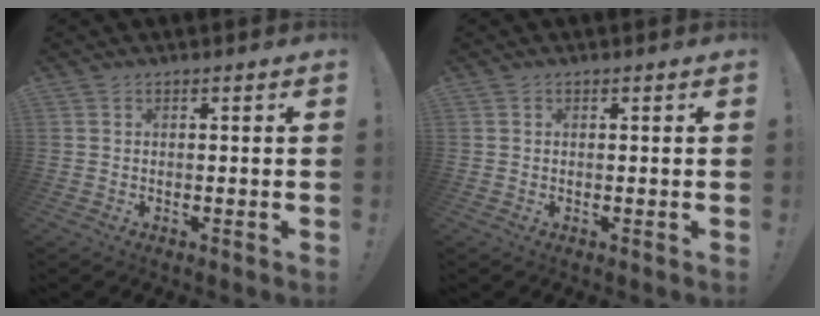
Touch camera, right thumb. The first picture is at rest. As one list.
[{"total": 0.0}]